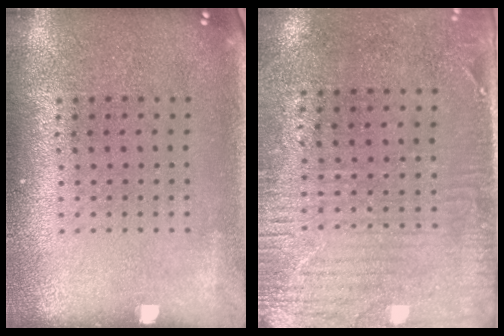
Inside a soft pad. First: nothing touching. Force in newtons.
{"total": 3.0, "press": 2.4, "slide": 1.7}